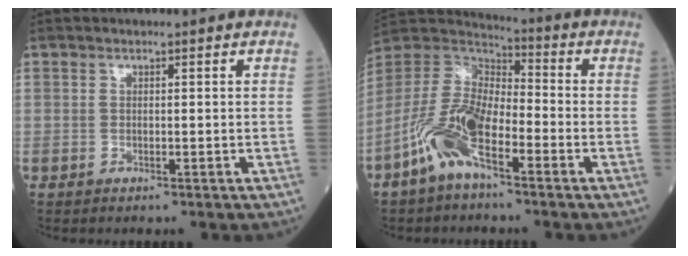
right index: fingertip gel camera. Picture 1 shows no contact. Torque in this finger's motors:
{"motor_torque": [1.16, -0.98, 0.36, 0.21]}